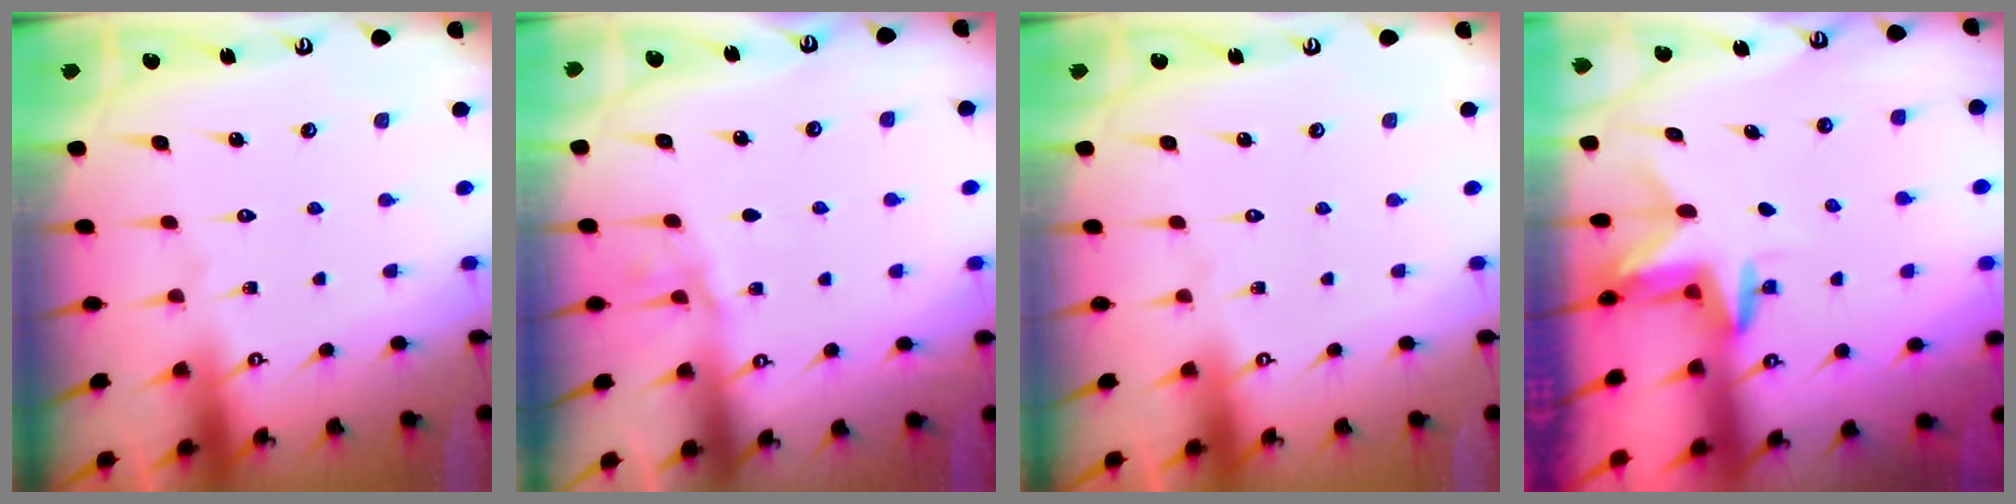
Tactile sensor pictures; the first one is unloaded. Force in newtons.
{"total": 2.6, "press": 2.6, "slide": 0.4}
{"total": 0.0}
{"total": 2.7, "press": 2.7, "slide": 0.2}